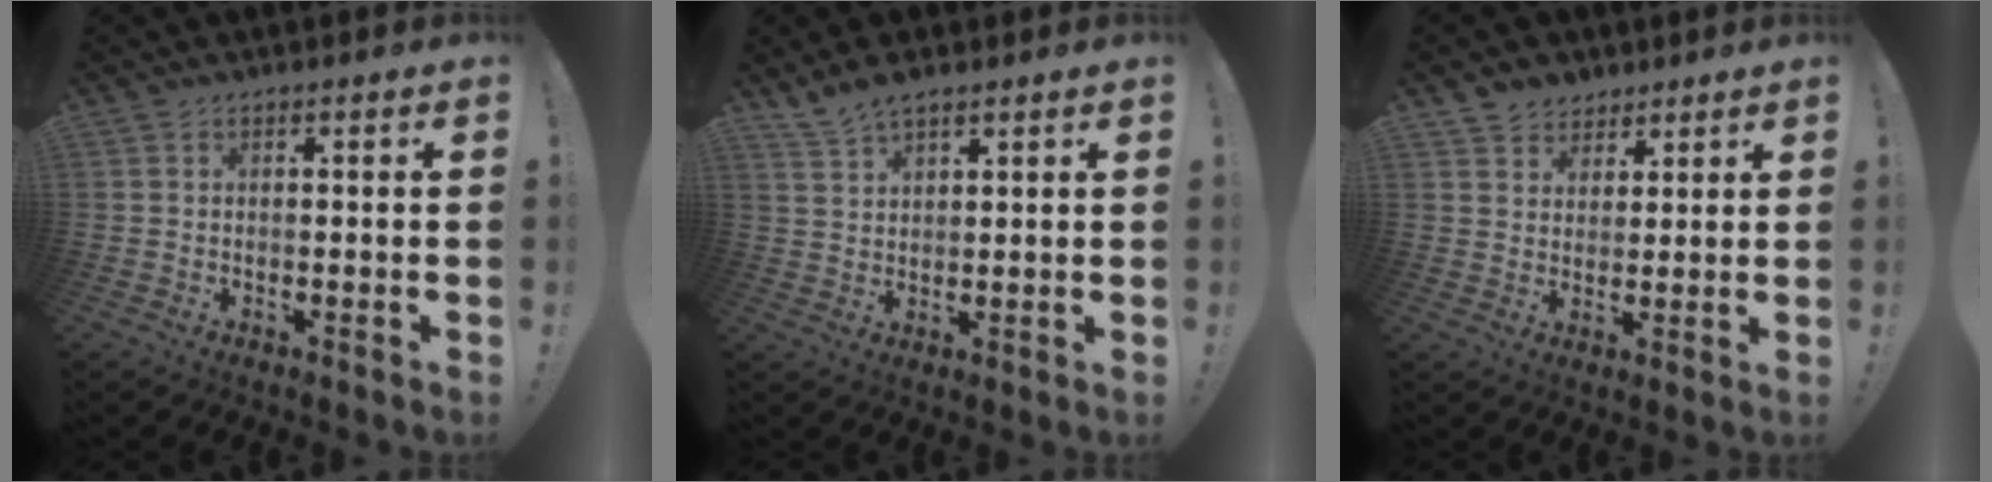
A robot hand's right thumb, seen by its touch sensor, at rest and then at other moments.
{"total": 5.3, "force": [4.4, 1.7, 2.4], "torque": [-0.044, -0.024, 0.082]}
{"total": 5.3, "force": [3.7, 3.8, -0.1], "torque": [-0.003, -0.028, 0.072]}